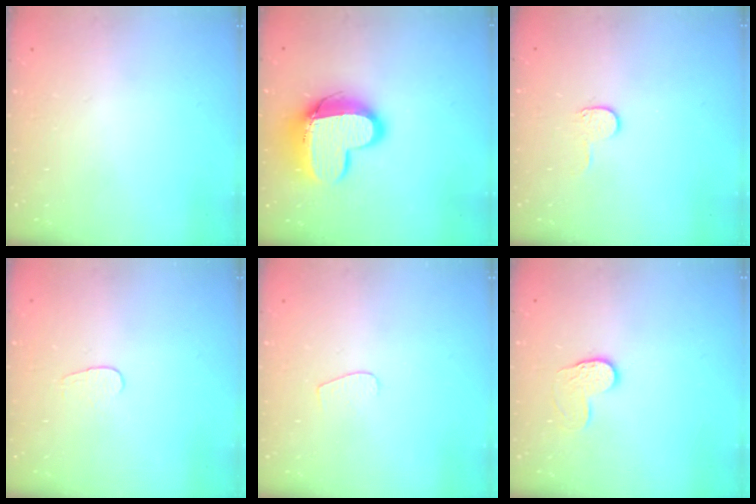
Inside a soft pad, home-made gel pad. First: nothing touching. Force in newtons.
{"total": 14.8, "press": 14.7, "slide": 1.2}
{"total": 4.1, "press": 4.1, "slide": 0.4}
{"total": 4.0, "press": 4.0, "slide": 0.3}
{"total": 3.7, "press": 3.7, "slide": 0.3}
{"total": 6.6, "press": 6.6, "slide": 0.3}